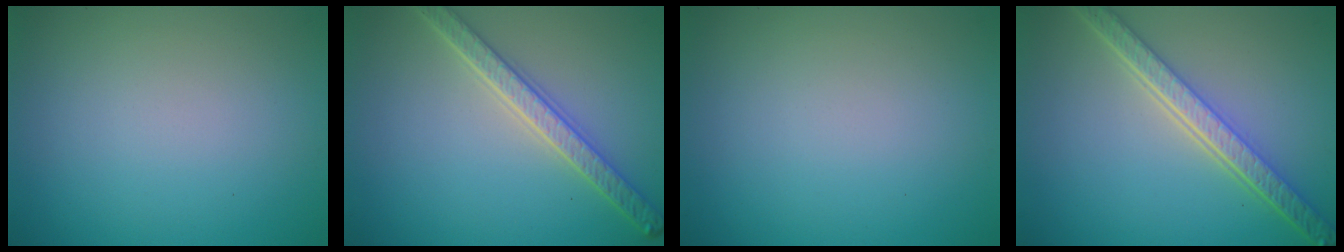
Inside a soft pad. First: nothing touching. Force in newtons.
{"total": 4.2, "press": 3.5, "slide": 2.3}
{"total": 0.0}
{"total": 5.9, "press": 4.3, "slide": 4.0}